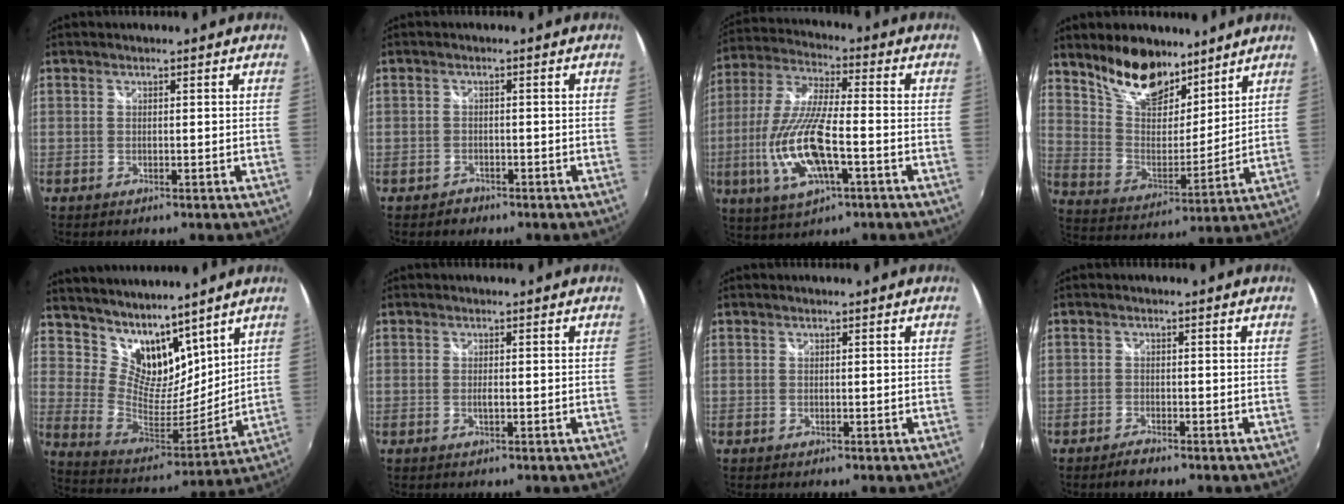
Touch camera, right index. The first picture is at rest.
{"total": 2.0, "force": [-1.4, 1.5, 0.1], "torque": [-0.007, 0.003, -0.019]}
{"total": 16.1, "force": [-4.8, 4.8, 14.6], "torque": [-0.308, -0.015, -0.090]}
{"total": 14.7, "force": [10.9, 7.0, 6.9], "torque": [-0.142, 0.017, 0.206]}
{"total": 13.9, "force": [10.8, 6.9, 5.4], "torque": [-0.110, -0.009, 0.209]}
{"total": 1.2, "force": [-0.3, 0.1, 1.1], "torque": [-0.022, -0.001, -0.006]}
{"total": 0.0}
{"total": 1.8, "force": [-1.6, 0.4, 0.8], "torque": [-0.020, -0.002, -0.030]}